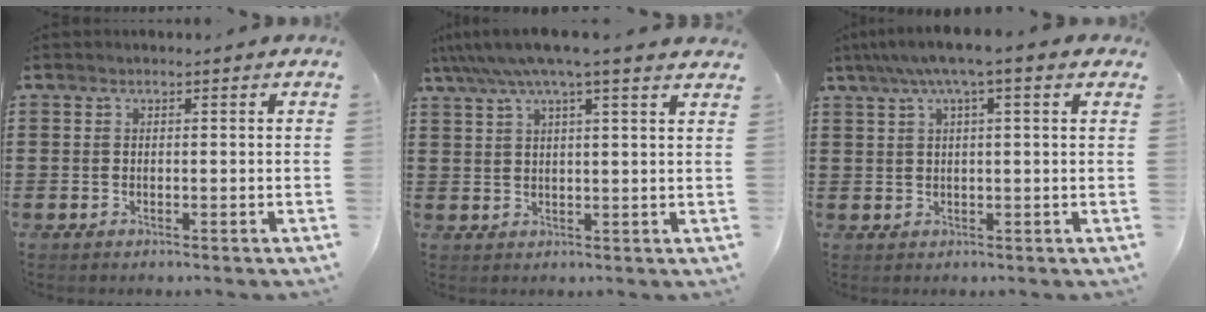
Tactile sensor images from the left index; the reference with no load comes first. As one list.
[{"total": 6.0, "force": [4.6, -0.1, 3.8], "torque": [-0.088, -0.012, 0.080]}, {"total": 4.6, "force": [2.3, 0.3, 4.0], "torque": [-0.082, 0.007, 0.038]}]